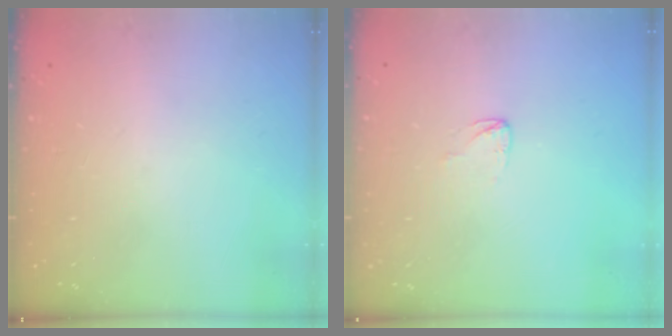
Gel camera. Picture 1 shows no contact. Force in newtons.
{"total": 2.0, "press": 2.0, "slide": 0.1}